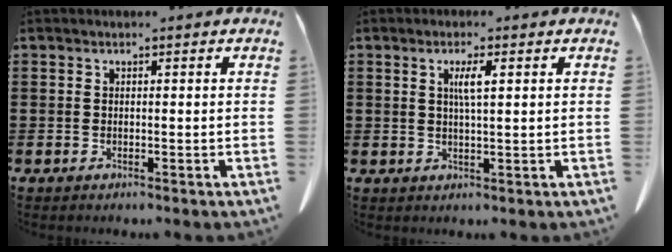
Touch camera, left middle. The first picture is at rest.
{"total": 2.8, "force": [0.8, 0.3, 2.7], "torque": [-0.055, 0.002, 0.012]}